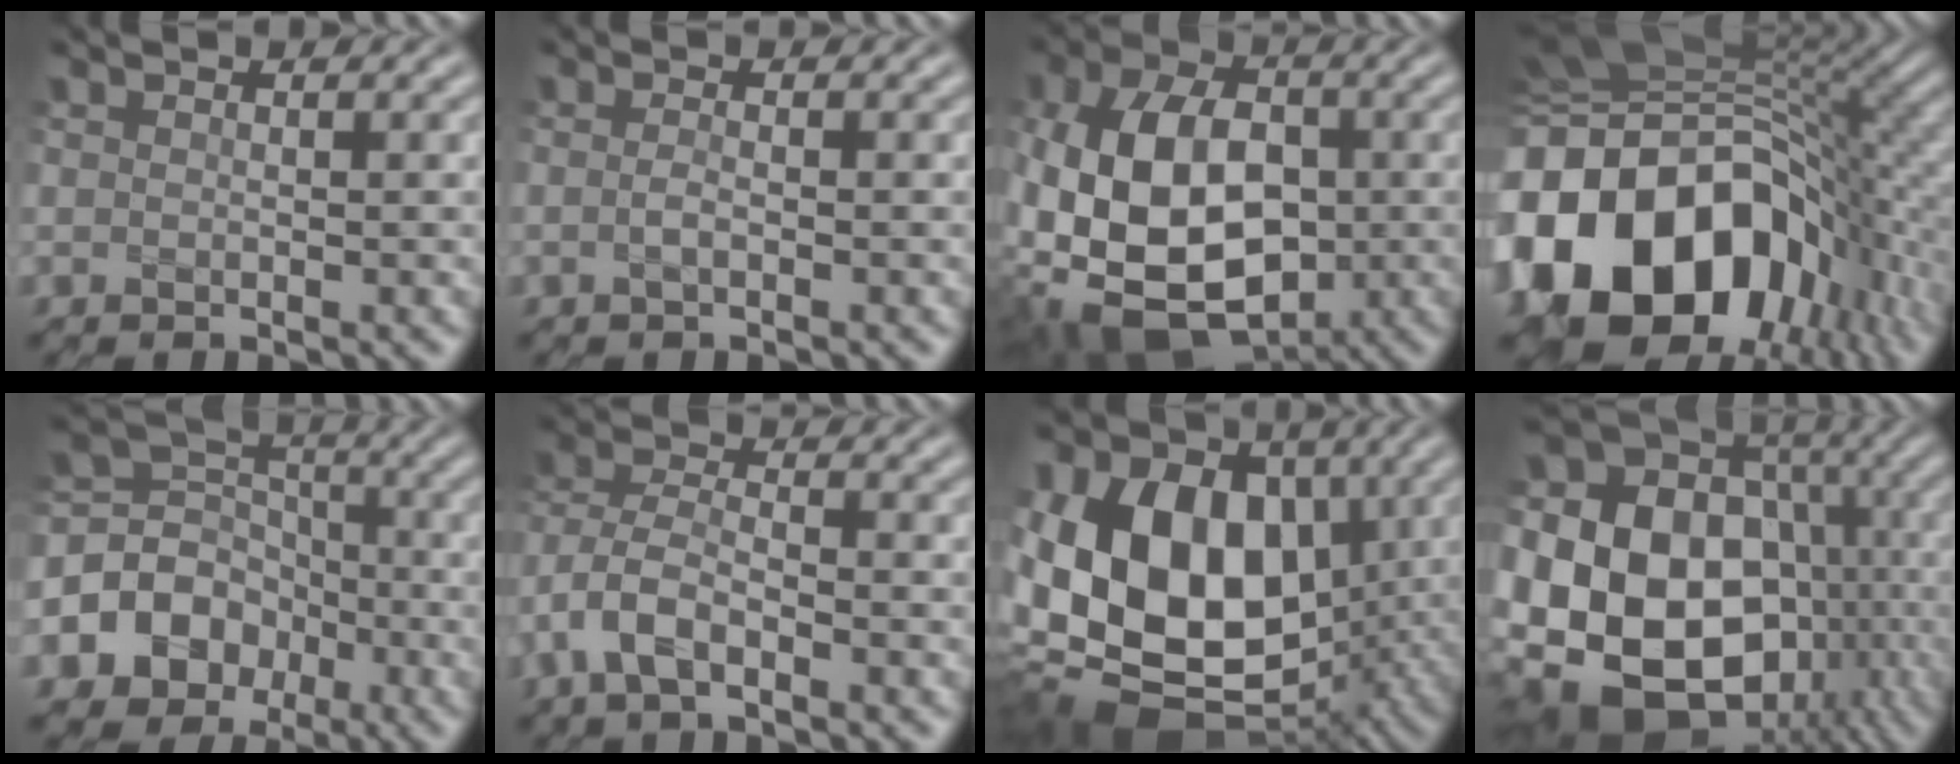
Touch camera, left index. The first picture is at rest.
{"total": 1.0, "force": [-0.3, 0.3, 0.9], "torque": [-0.021, 0.000, -0.008]}
{"total": 15.7, "force": [-2.4, 10.9, 11.0], "torque": [-0.200, -0.026, -0.040]}
{"total": 18.6, "force": [-5.4, 12.4, 12.7], "torque": [-0.235, 0.005, -0.110]}
{"total": 8.0, "force": [-3.0, 6.9, 2.8], "torque": [-0.049, 0.013, -0.087]}
{"total": 4.7, "force": [-2.3, 2.3, 3.4], "torque": [-0.074, 0.003, -0.058]}
{"total": 17.8, "force": [0.9, 12.8, 12.3], "torque": [-0.211, 0.000, 0.021]}
{"total": 21.0, "force": [-3.0, 16.9, 12.1], "torque": [-0.227, -0.019, -0.045]}